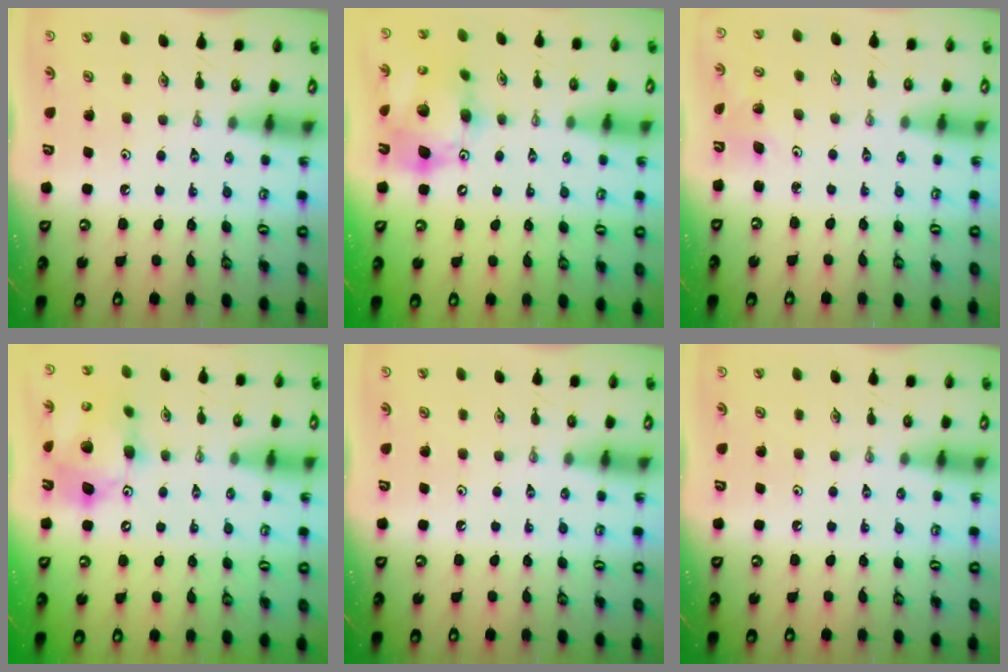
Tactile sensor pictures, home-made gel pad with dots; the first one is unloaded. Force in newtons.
{"total": 17.8, "press": 17.5, "slide": 2.9}
{"total": 2.8, "press": 2.5, "slide": 1.3}
{"total": 14.4, "press": 14.2, "slide": 2.3}
{"total": 0.0}
{"total": 0.0}